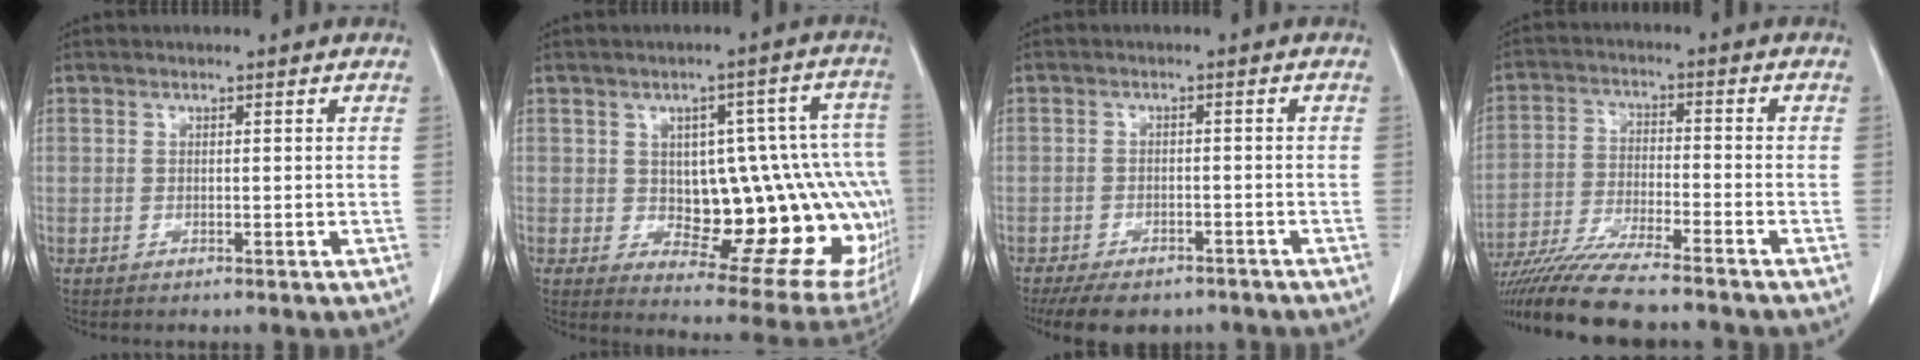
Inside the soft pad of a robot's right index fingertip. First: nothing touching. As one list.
[{"total": 21.7, "force": [-1.9, 7.6, 20.2], "torque": [-0.161, 0.036, 0.007]}, {"total": 10.7, "force": [-8.3, 5.2, 4.3], "torque": [-0.069, -0.005, -0.111]}, {"total": 14.8, "force": [-12.7, 0.8, 7.6], "torque": [-0.142, -0.031, -0.213]}]